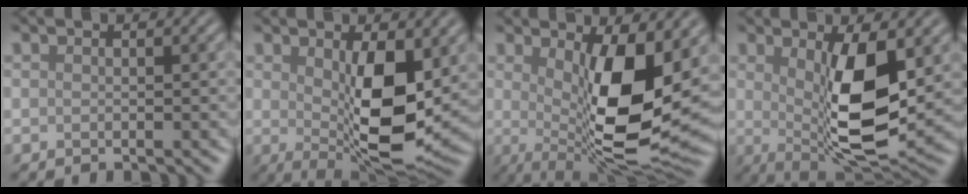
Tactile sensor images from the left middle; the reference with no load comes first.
{"total": 8.7, "force": [0.6, 2.8, 8.2], "torque": [-0.133, -0.016, 0.023]}
{"total": 11.2, "force": [0.9, 3.5, 10.6], "torque": [-0.163, -0.022, 0.025]}
{"total": 8.7, "force": [0.7, 2.7, 8.3], "torque": [-0.136, -0.015, 0.022]}